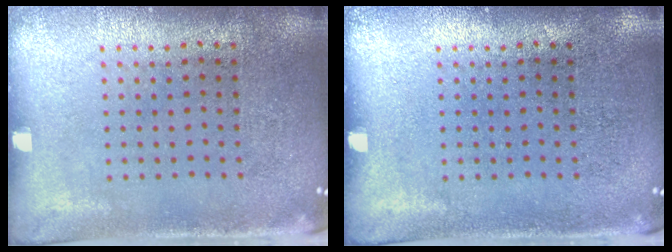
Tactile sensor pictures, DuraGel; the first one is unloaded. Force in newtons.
{"total": 0.0}